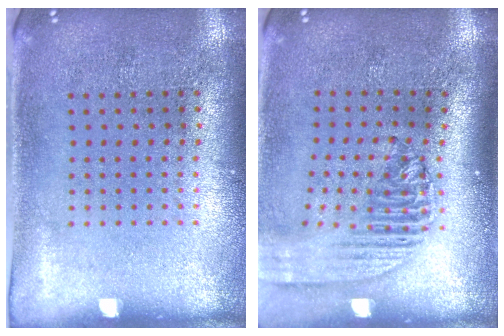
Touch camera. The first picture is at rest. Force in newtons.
{"total": 2.2, "press": 1.7, "slide": 1.3}